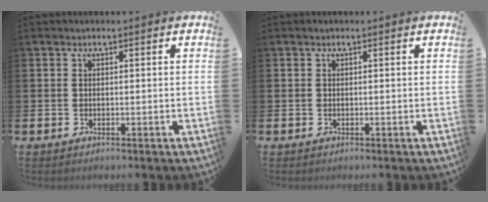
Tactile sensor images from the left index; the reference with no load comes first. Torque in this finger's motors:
{"motor_torque": [0.00, 0.00, 0.02, 0.01]}